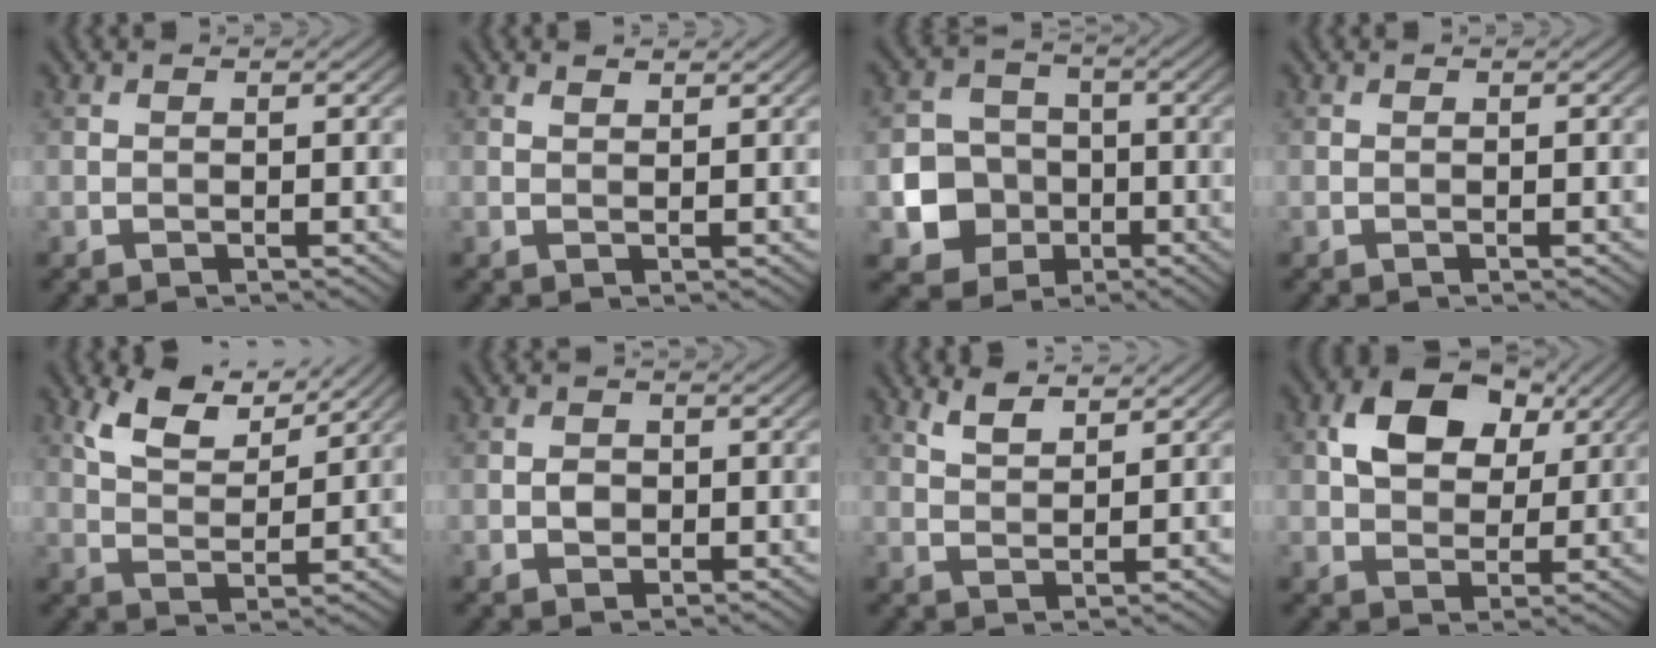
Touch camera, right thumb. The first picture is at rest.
{"total": 0.9, "force": [0.8, 0.1, 0.3], "torque": [-0.010, 0.000, 0.016]}
{"total": 7.5, "force": [-2.2, 6.6, 2.8], "torque": [-0.062, -0.016, -0.060]}
{"total": 0.0}
{"total": 6.5, "force": [4.5, 2.5, 4.0], "torque": [-0.090, 0.002, 0.091]}
{"total": 1.5, "force": [-0.3, 1.3, 0.7], "torque": [-0.014, -0.003, -0.009]}
{"total": 2.9, "force": [2.3, 0.7, 1.6], "torque": [-0.037, 0.001, 0.051]}
{"total": 8.8, "force": [3.1, 5.9, 5.7], "torque": [-0.115, 0.005, 0.050]}